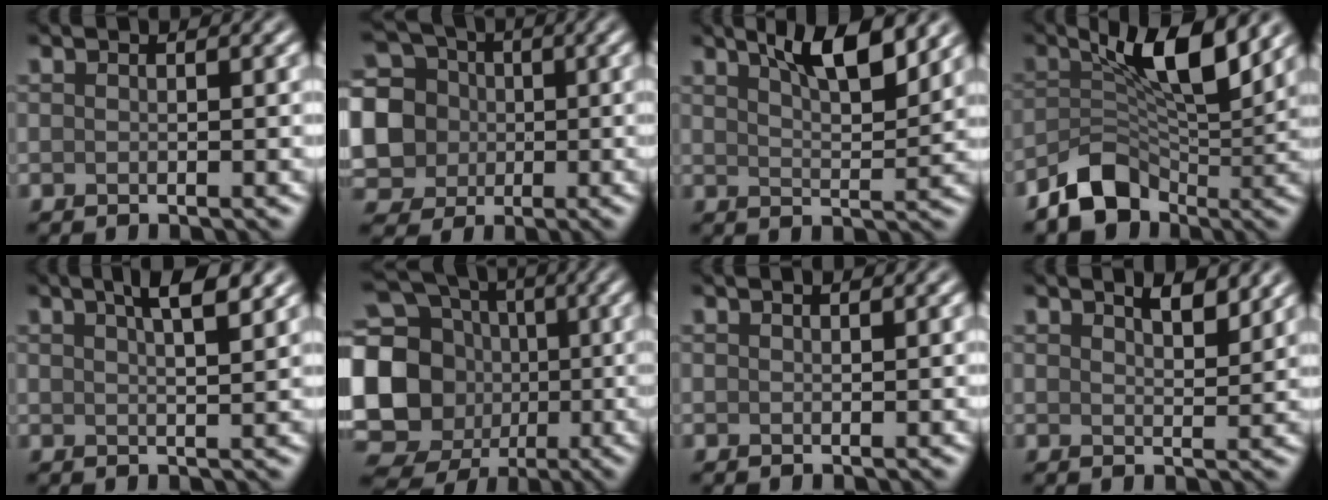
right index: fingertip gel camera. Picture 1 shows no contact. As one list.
[{"total": 13.0, "force": [-0.7, 12.0, 4.8], "torque": [-0.149, 0.009, -0.030]}, {"total": 5.7, "force": [3.7, 1.6, 4.1], "torque": [-0.057, 0.005, 0.061]}, {"total": 6.0, "force": [-1.4, 3.7, 4.5], "torque": [-0.057, 0.006, -0.026]}, {"total": 3.9, "force": [2.4, 1.1, 2.9], "torque": [-0.034, 0.013, 0.029]}, {"total": 16.6, "force": [-1.5, 15.1, 6.7], "torque": [-0.162, 0.010, -0.049]}, {"total": 0.6, "force": [0.5, 0.0, 0.2], "torque": [-0.002, 0.002, 0.010]}, {"total": 2.6, "force": [2.0, 0.7, 1.5], "torque": [-0.023, -0.003, 0.031]}]